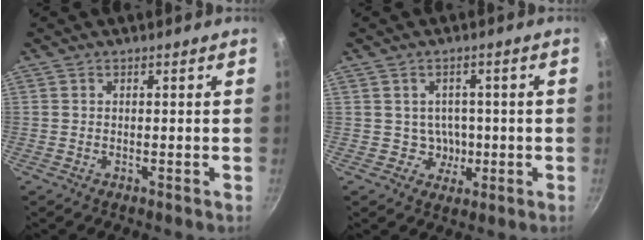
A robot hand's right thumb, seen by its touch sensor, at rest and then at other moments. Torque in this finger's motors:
{"motor_torque": [-0.87, 0.37, -0.27, -0.21, 0.01]}